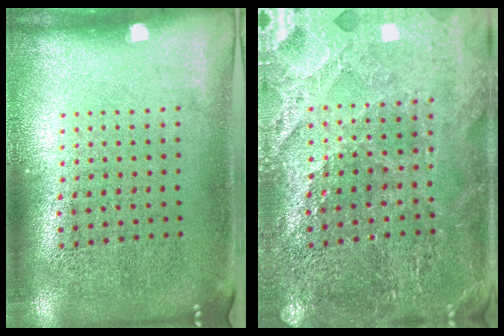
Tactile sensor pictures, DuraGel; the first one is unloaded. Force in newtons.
{"total": 2.6, "press": 2.6, "slide": 0.4}